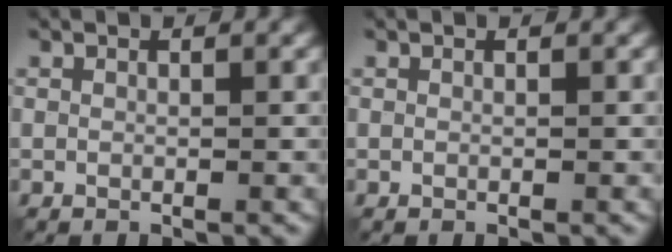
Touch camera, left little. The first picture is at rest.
{"total": 0.0}